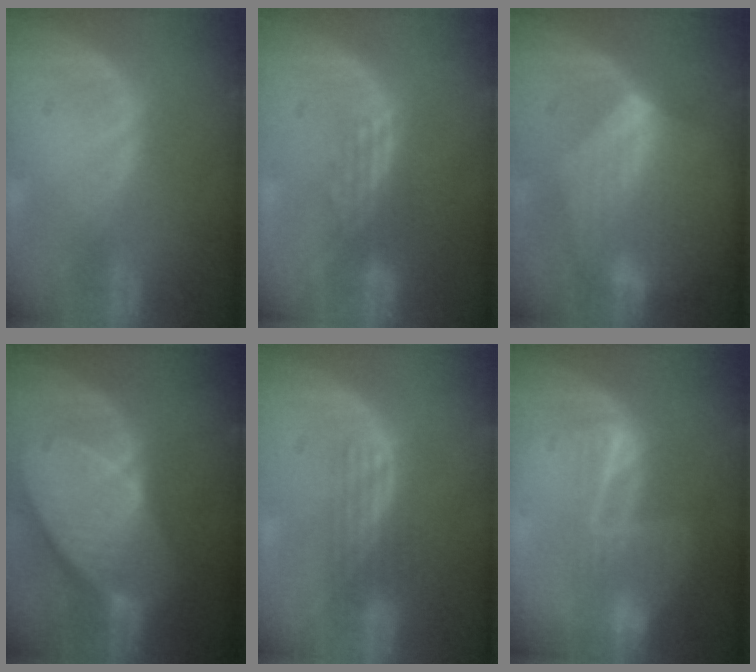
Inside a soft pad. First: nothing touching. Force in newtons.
{"total": 2.9, "press": 2.4, "slide": 1.6}
{"total": 7.0, "press": 6.6, "slide": 2.3}
{"total": 10.5, "press": 9.1, "slide": 5.1}
{"total": 2.9, "press": 2.7, "slide": 1.1}
{"total": 6.6, "press": 5.6, "slide": 3.5}